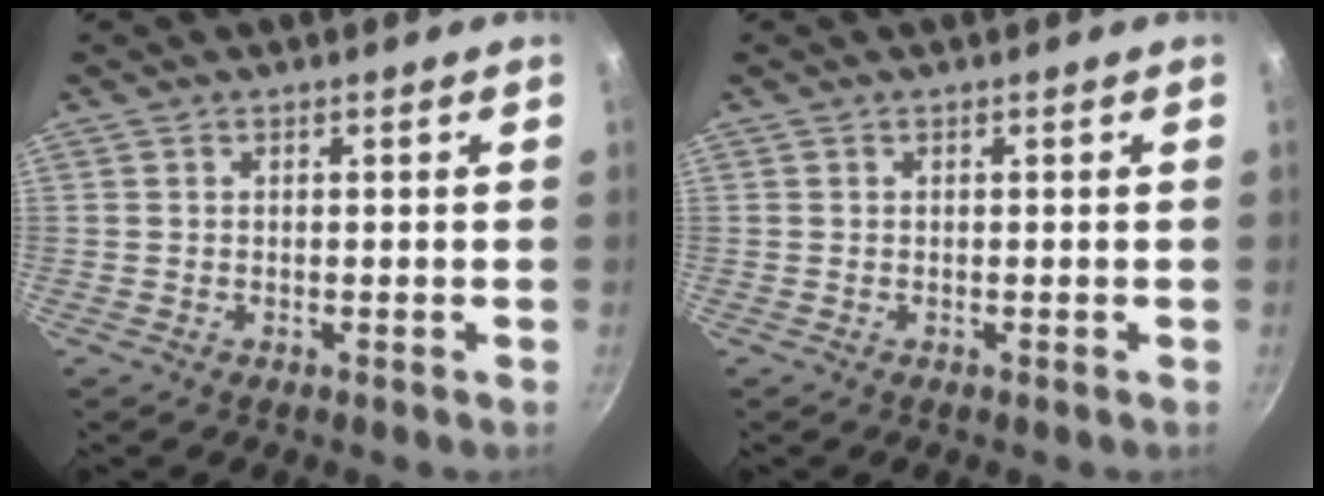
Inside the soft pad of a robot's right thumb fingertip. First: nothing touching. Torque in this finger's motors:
{"motor_torque": [0.00, 0.00, 0.07, 0.07, 0.00]}